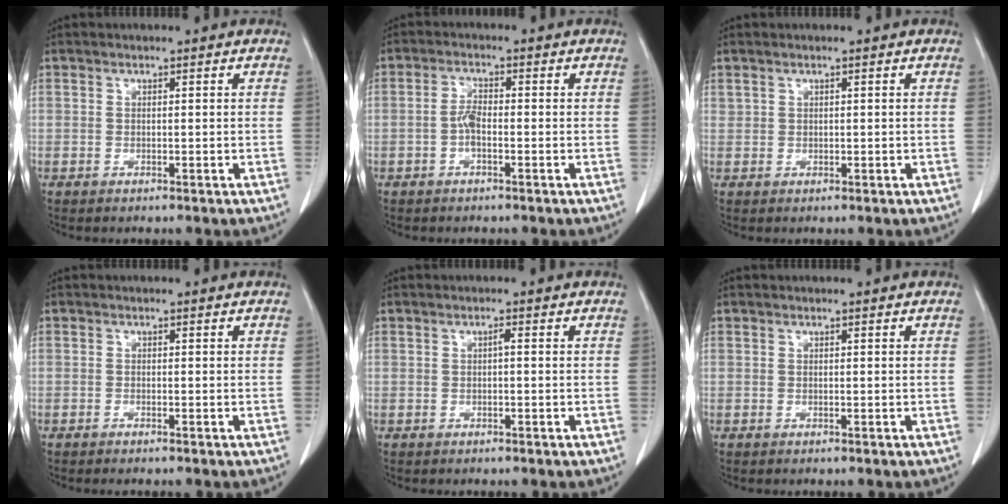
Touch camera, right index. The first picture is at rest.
{"total": 2.6, "force": [-0.8, 0.9, 2.3], "torque": [-0.046, 0.004, -0.017]}
{"total": 0.5, "force": [0.3, 0.4, 0.2], "torque": [0.000, 0.005, 0.010]}
{"total": 0.7, "force": [-0.6, 0.1, 0.3], "torque": [-0.010, -0.001, -0.005]}
{"total": 0.6, "force": [0.0, 0.1, 0.6], "torque": [-0.010, 0.002, 0.000]}
{"total": 0.0}